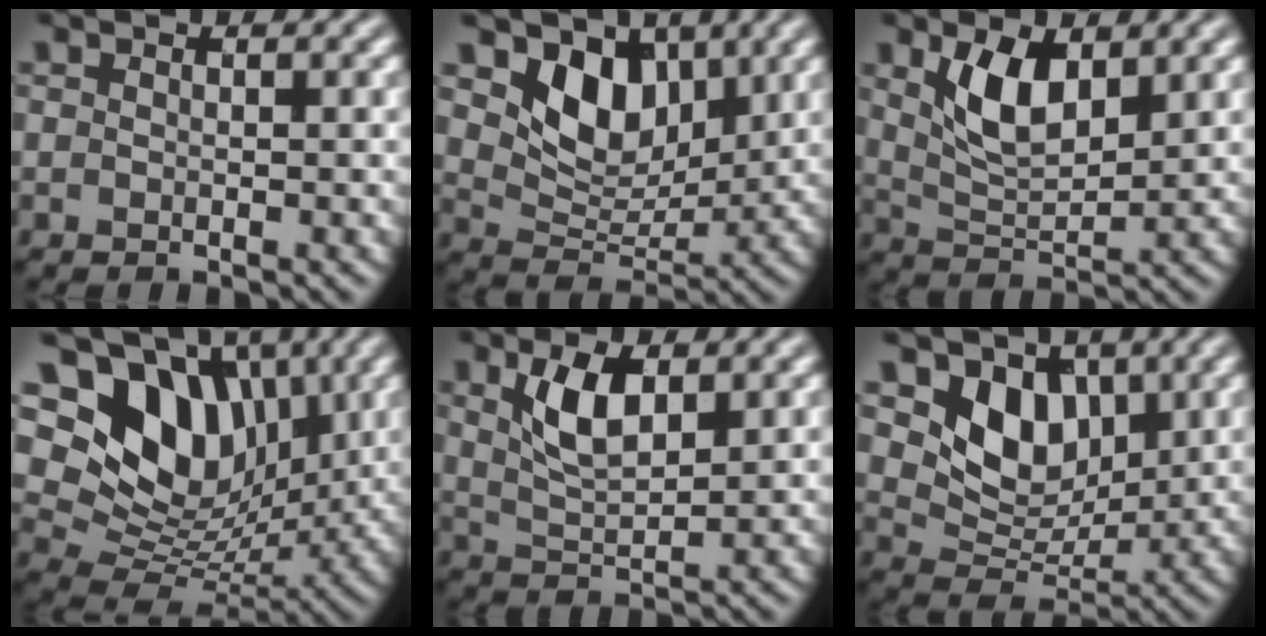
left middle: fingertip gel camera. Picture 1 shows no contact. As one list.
[{"total": 5.4, "force": [2.6, 3.6, 3.1], "torque": [-0.066, -0.017, 0.043]}, {"total": 4.7, "force": [1.8, 2.3, 3.7], "torque": [-0.088, -0.004, 0.039]}, {"total": 11.7, "force": [4.6, 8.2, 7.0], "torque": [-0.122, 0.007, 0.079]}, {"total": 4.3, "force": [1.5, 1.9, 3.5], "torque": [-0.083, 0.000, 0.034]}, {"total": 5.2, "force": [2.0, 3.7, 2.9], "torque": [-0.063, -0.018, 0.036]}]